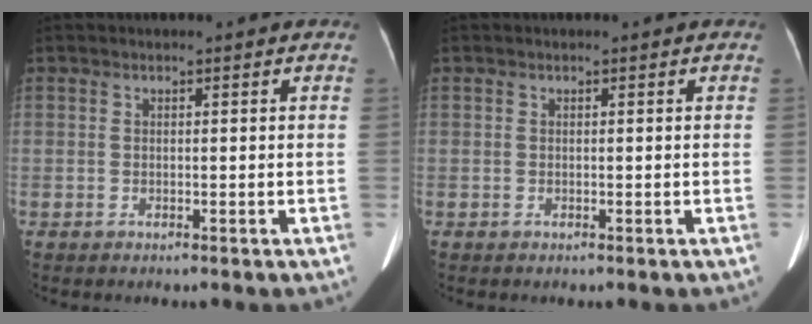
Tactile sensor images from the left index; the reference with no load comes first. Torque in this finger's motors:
{"motor_torque": [0.00, 0.00, 0.00, 0.00]}